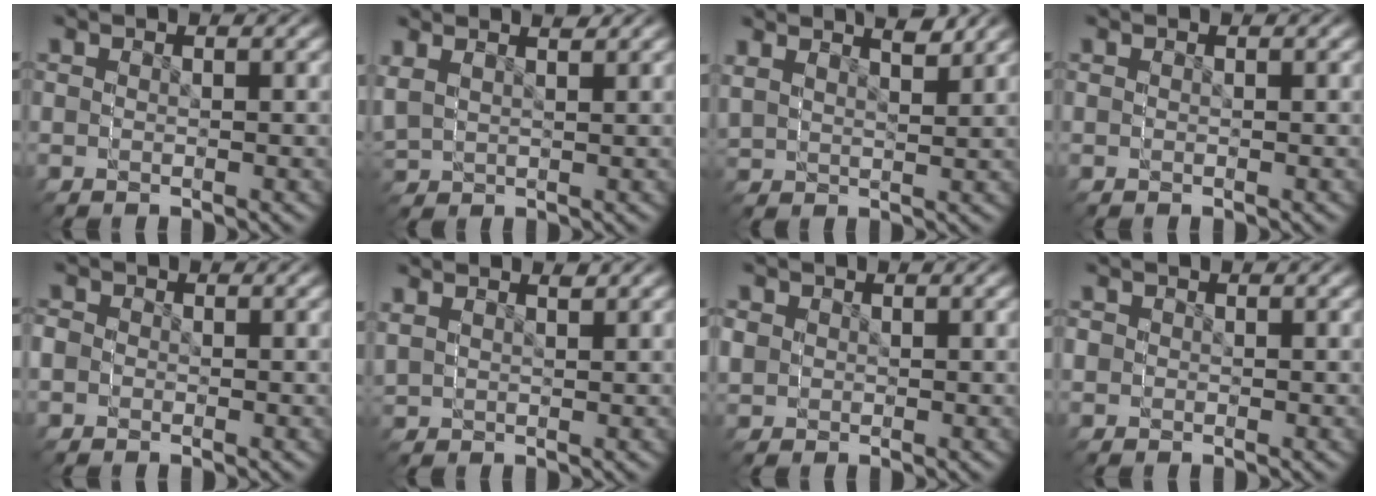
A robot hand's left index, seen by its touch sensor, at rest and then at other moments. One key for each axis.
{"total": 2.2, "fx": 1.2, "fy": 1.8, "fz": 0.4, "tx": -0.032, "ty": -0.005, "tz": 0.028}
{"total": 3.2, "fx": 2.8, "fy": 0.4, "fz": -1.4, "tx": -0.008, "ty": 0.007, "tz": 0.047}
{"total": 0.0}
{"total": 1.9, "fx": -0.1, "fy": 1.8, "fz": -0.6, "tx": -0.001, "ty": -0.024, "tz": 0.002}
{"total": 1.3, "fx": 1.0, "fy": 0.8, "fz": -0.3, "tx": -0.007, "ty": 0.000, "tz": 0.021}
{"total": 3.0, "fx": 0.5, "fy": 2.9, "fz": -0.2, "tx": -0.006, "ty": -0.021, "tz": 0.013}
{"total": 2.2, "fx": 0.3, "fy": 2.2, "fz": 0.1, "tx": -0.004, "ty": -0.015, "tz": 0.006}